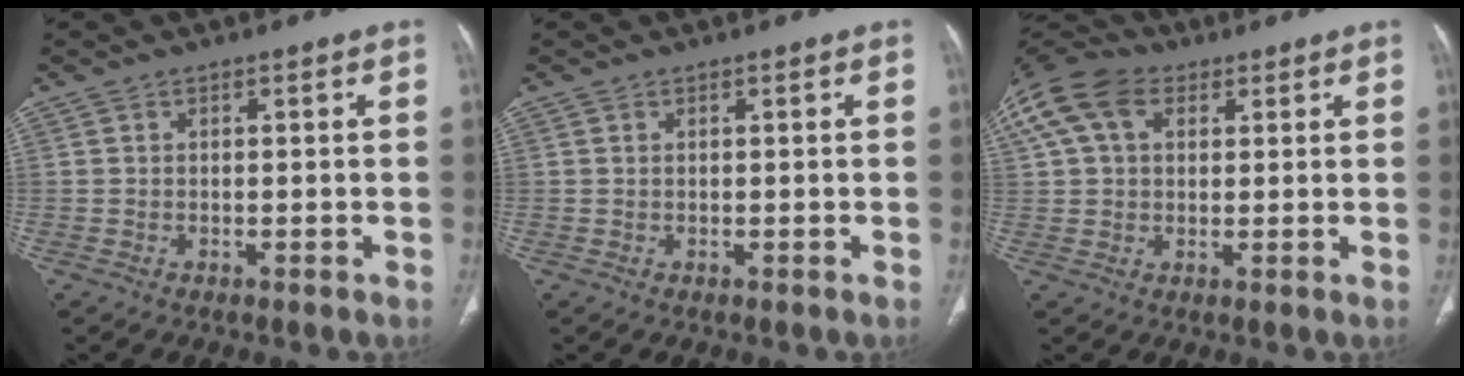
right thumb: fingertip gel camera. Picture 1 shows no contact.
{"total": 0.0}
{"total": 15.8, "force": [6.3, 10.9, 9.6], "torque": [-0.223, 0.039, 0.113]}